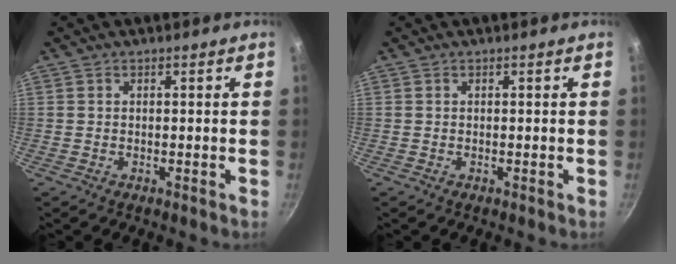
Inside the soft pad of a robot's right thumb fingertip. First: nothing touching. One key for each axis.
{"total": 0.0}